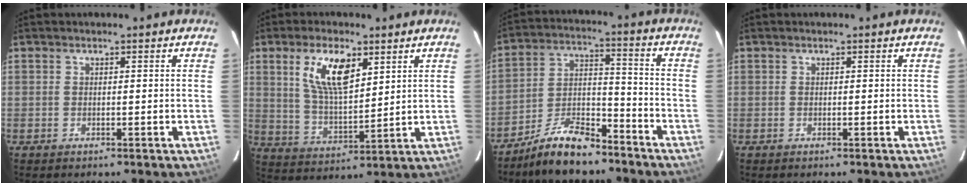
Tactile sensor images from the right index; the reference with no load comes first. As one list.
[{"total": 11.3, "force": [5.2, 4.8, 8.8], "torque": [-0.161, 0.007, 0.107]}, {"total": 12.0, "force": [-9.4, 4.1, 6.2], "torque": [-0.130, 0.019, -0.170]}, {"total": 0.0}]